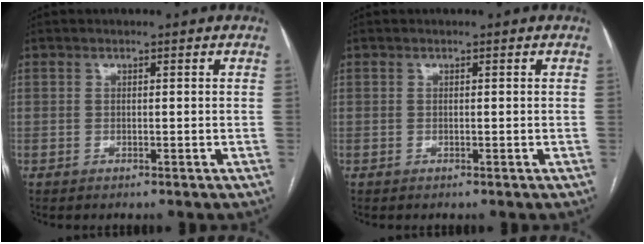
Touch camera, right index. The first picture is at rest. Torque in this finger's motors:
{"motor_torque": [0.00, 0.00, 0.00, 0.00]}